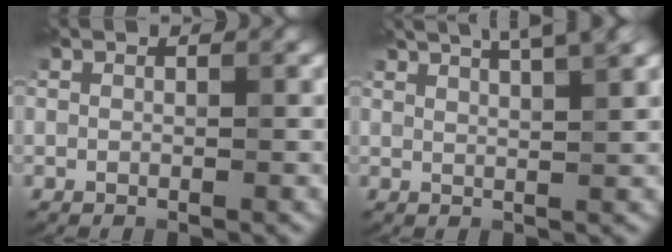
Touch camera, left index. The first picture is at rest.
{"total": 6.8, "force": [4.7, 2.0, 4.6], "torque": [-0.035, 0.036, 0.037]}